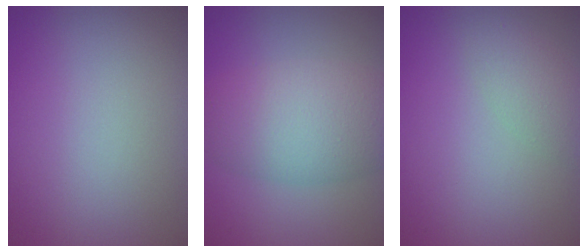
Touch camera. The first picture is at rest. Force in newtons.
{"total": 7.1, "press": 7.1, "slide": 0.1}
{"total": 2.1, "press": 2.1, "slide": 0.1}